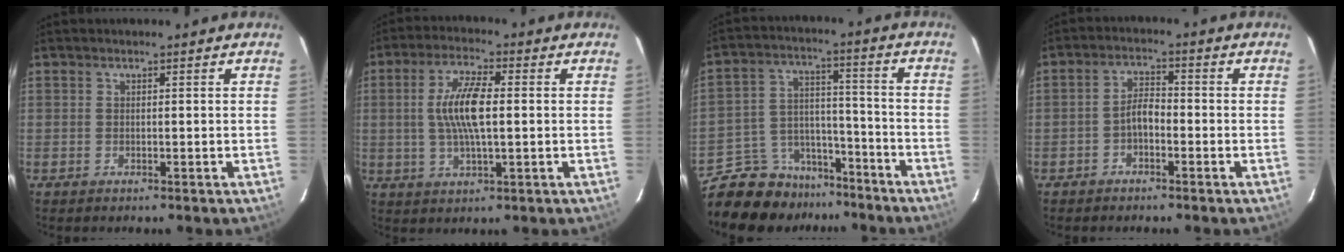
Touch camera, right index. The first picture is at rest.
{"total": 9.0, "force": [0.4, 2.4, 8.6], "torque": [-0.170, 0.005, 0.009]}
{"total": 13.1, "force": [-10.8, 7.0, 2.3], "torque": [-0.062, 0.046, -0.162]}
{"total": 3.3, "force": [-1.8, 1.5, 2.4], "torque": [-0.047, 0.012, -0.033]}